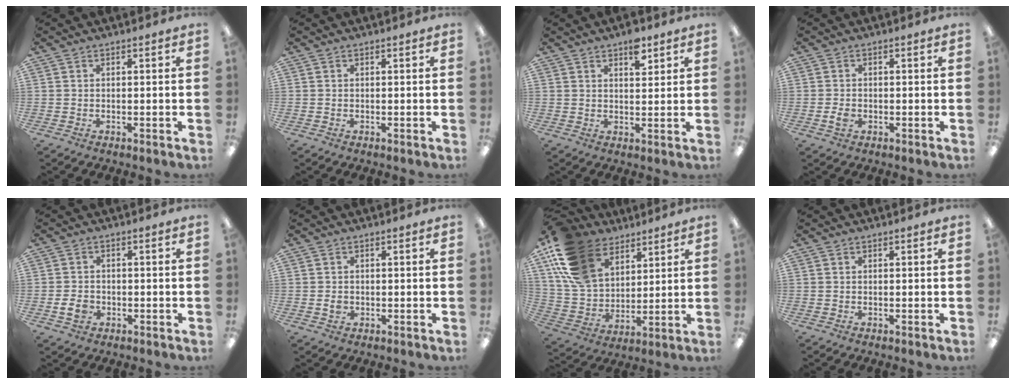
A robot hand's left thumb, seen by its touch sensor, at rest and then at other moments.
{"total": 0.0}
{"total": 5.8, "force": [3.8, 2.7, 3.4], "torque": [-0.036, -0.018, 0.059]}
{"total": 2.1, "force": [-0.6, 1.5, 1.4], "torque": [-0.030, 0.001, -0.011]}
{"total": 3.8, "force": [-1.2, 2.9, 2.2], "torque": [-0.041, 0.005, -0.022]}
{"total": 1.9, "force": [-0.2, 1.6, 1.0], "torque": [-0.019, 0.004, -0.004]}
{"total": 19.4, "force": [10.9, 12.8, 9.7], "torque": [-0.222, -0.036, 0.212]}
{"total": 0.0}